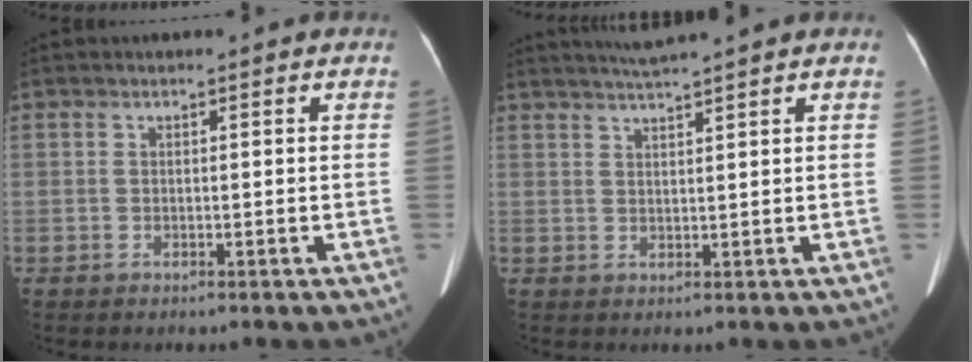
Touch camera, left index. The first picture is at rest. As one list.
[{"total": 4.0, "force": [3.5, -1.1, 1.5], "torque": [-0.025, 0.012, 0.064]}]